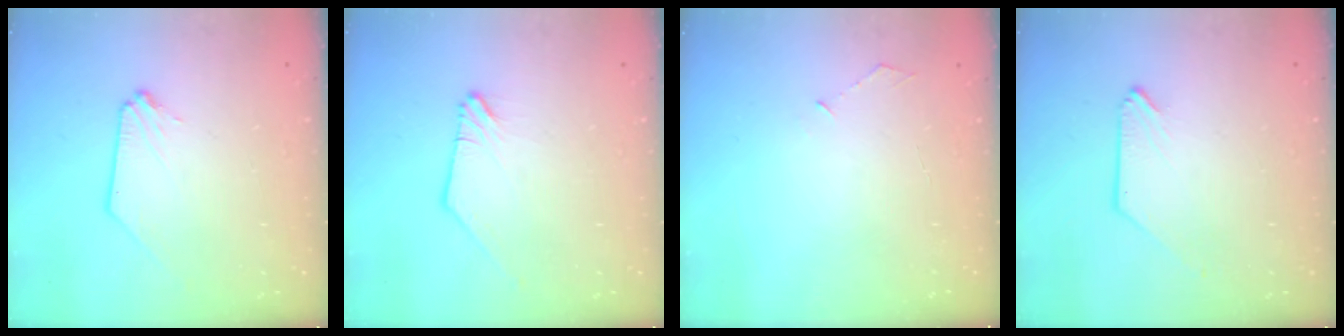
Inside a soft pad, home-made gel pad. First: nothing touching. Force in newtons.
{"total": 0.0}
{"total": 4.0, "press": 4.0, "slide": 0.5}
{"total": 0.0}